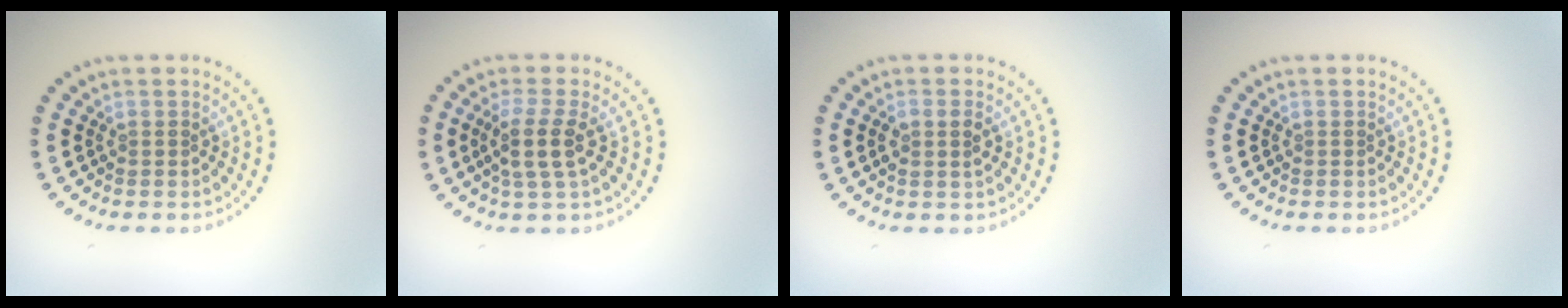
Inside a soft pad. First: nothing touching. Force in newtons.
{"total": 2.9, "press": 2.4, "slide": 1.6}
{"total": 1.7, "press": 1.6, "slide": 0.6}
{"total": 0.0}